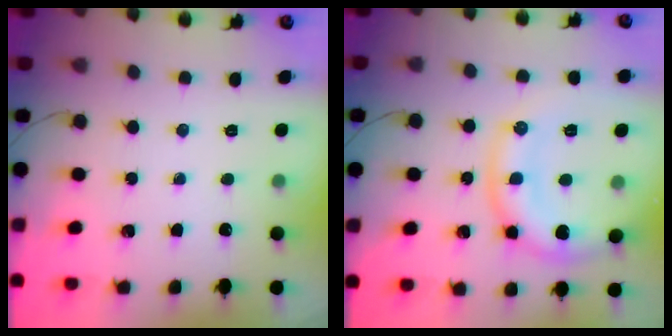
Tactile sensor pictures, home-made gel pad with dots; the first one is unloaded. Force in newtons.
{"total": 12.2, "press": 12.2, "slide": 0.6}